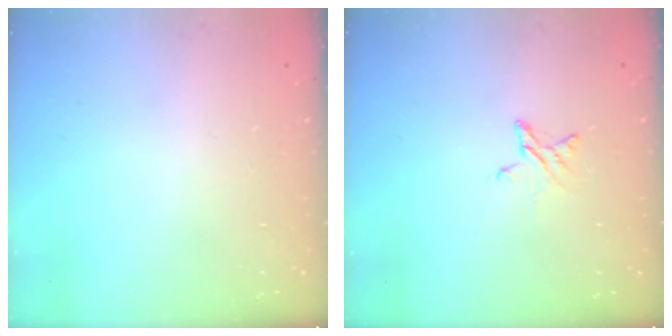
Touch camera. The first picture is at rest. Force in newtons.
{"total": 2.9, "press": 2.9, "slide": 0.3}